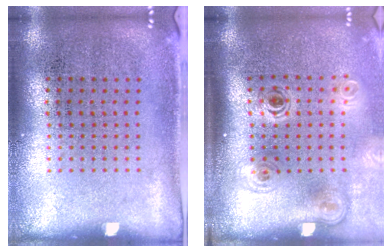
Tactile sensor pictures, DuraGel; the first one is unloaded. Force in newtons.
{"total": 2.1, "press": 1.4, "slide": 1.5}